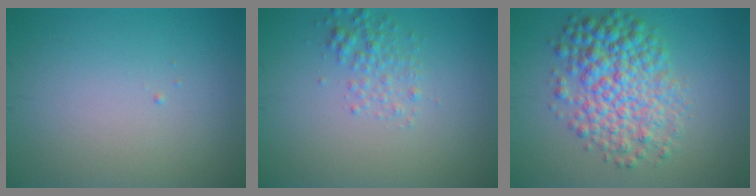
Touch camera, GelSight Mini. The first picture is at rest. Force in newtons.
{"total": 2.0, "press": 2.0, "slide": 0.1}
{"total": 6.7, "press": 6.7, "slide": 0.1}